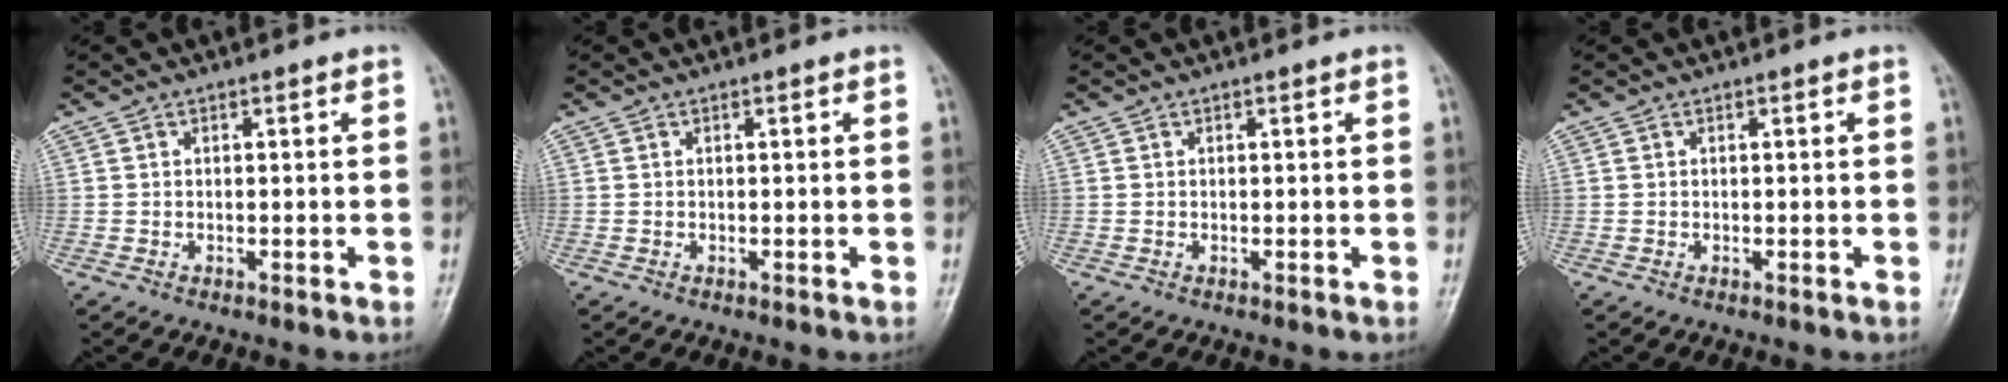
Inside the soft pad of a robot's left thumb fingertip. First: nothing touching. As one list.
[{"total": 0.0}, {"total": 0.0}, {"total": 0.0}]